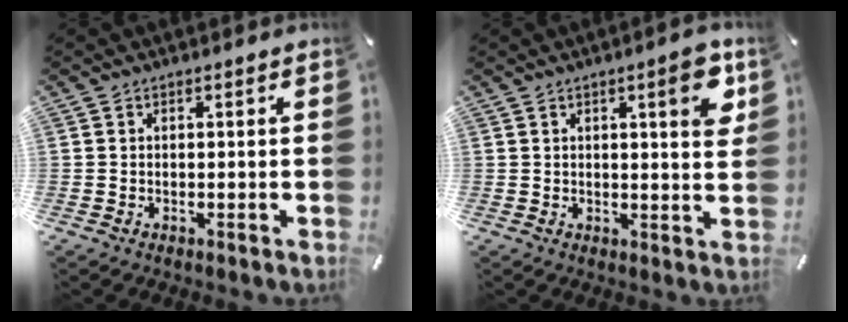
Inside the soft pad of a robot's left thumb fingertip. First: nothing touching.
{"total": 7.6, "force": [2.9, 1.8, 6.8], "torque": [-0.084, -0.013, 0.039]}